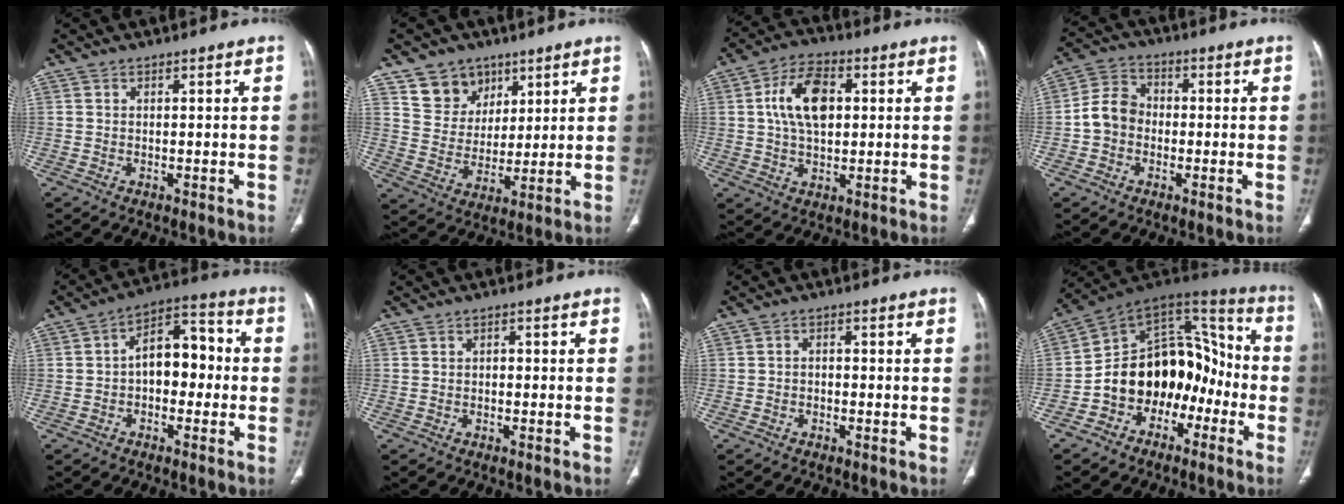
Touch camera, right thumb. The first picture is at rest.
{"total": 9.8, "force": [6.0, 7.4, 2.0], "torque": [0.004, -0.040, 0.117]}
{"total": 11.3, "force": [2.1, 6.7, 8.8], "torque": [-0.147, 0.007, 0.036]}
{"total": 7.2, "force": [-1.2, 6.0, 3.6], "torque": [-0.052, 0.026, -0.035]}
{"total": 10.4, "force": [-0.6, 6.5, 8.1], "torque": [-0.091, 0.039, -0.022]}
{"total": 1.0, "force": [-0.1, 0.7, 0.6], "torque": [-0.008, 0.005, -0.002]}
{"total": 1.4, "force": [-0.6, 1.1, 0.7], "torque": [-0.005, 0.008, -0.013]}
{"total": 17.6, "force": [-5.6, 13.0, 10.4], "torque": [-0.104, 0.101, -0.096]}